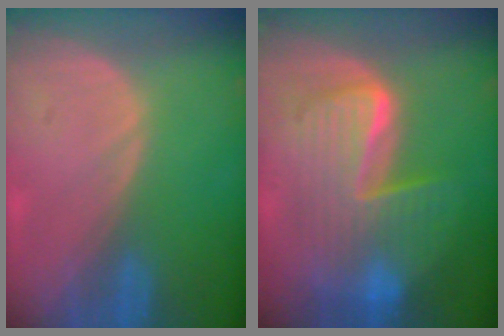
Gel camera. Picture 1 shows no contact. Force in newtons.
{"total": 9.9, "press": 9.9, "slide": 1.0}